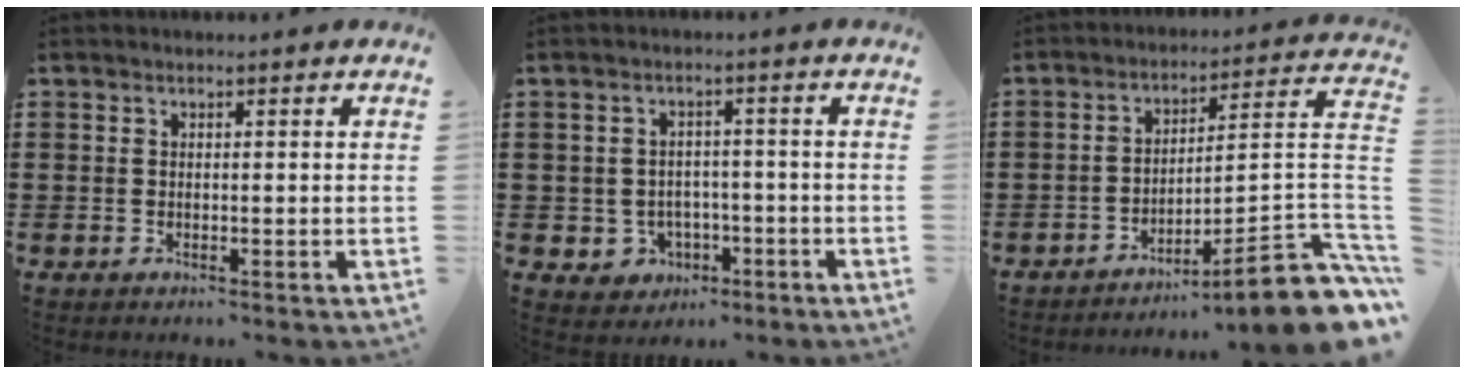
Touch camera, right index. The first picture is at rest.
{"total": 3.3, "force": [-1.4, 2.9, 0.8], "torque": [-0.025, 0.006, -0.030]}
{"total": 9.7, "force": [-6.4, 0.5, 7.4], "torque": [-0.105, -0.003, -0.123]}